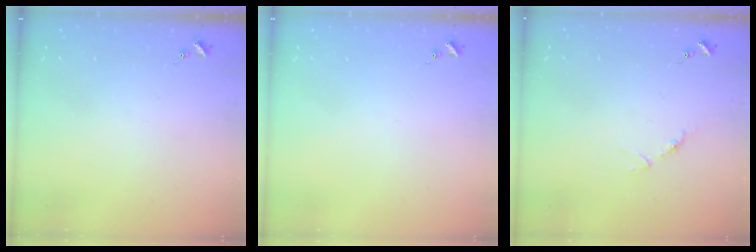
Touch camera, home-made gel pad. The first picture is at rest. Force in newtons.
{"total": 0.0}
{"total": 3.2, "press": 3.2, "slide": 0.4}